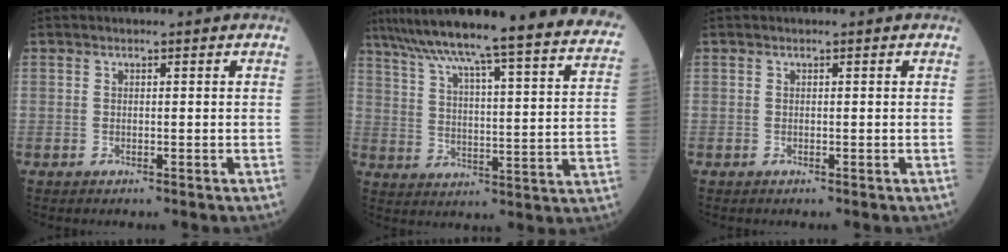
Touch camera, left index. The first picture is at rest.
{"total": 32.0, "force": [27.8, 1.0, 15.8], "torque": [-0.245, -0.057, 0.355]}
{"total": 0.0}